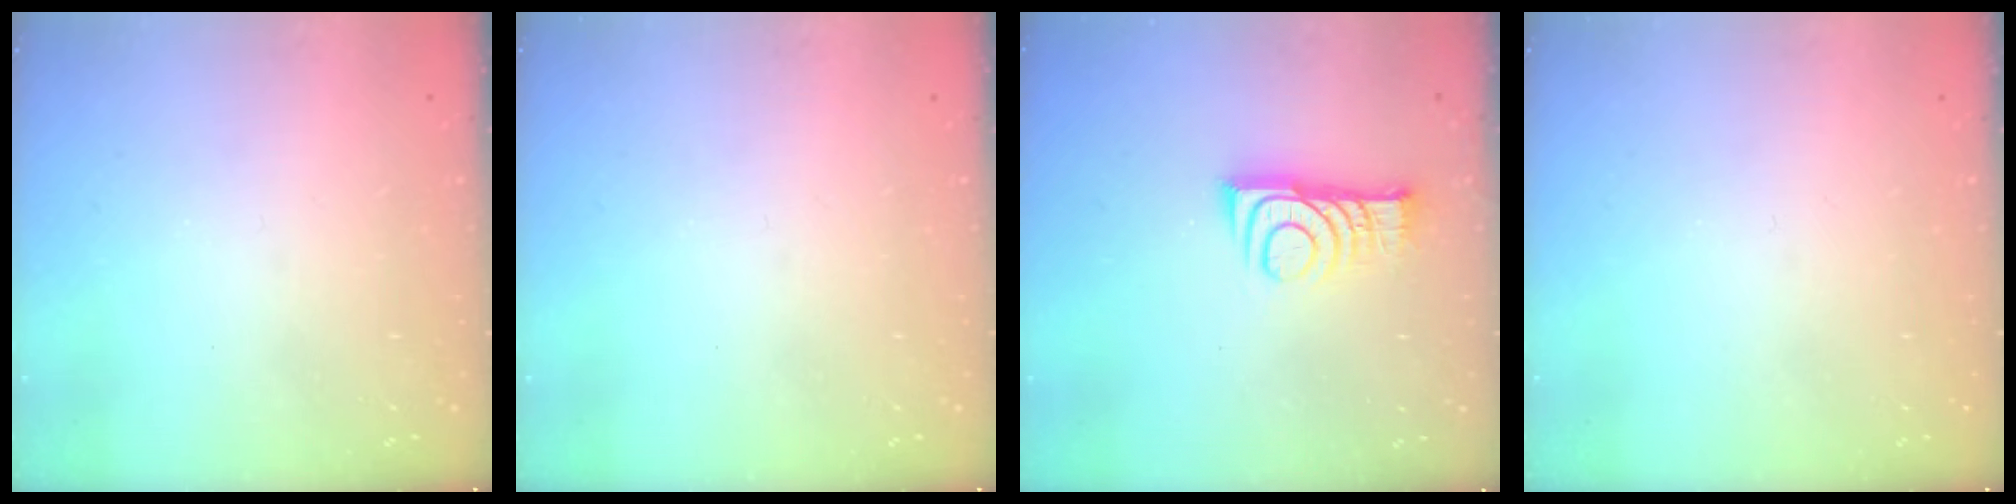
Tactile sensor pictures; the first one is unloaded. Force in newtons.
{"total": 0.0}
{"total": 9.3, "press": 9.3, "slide": 0.2}
{"total": 0.0}